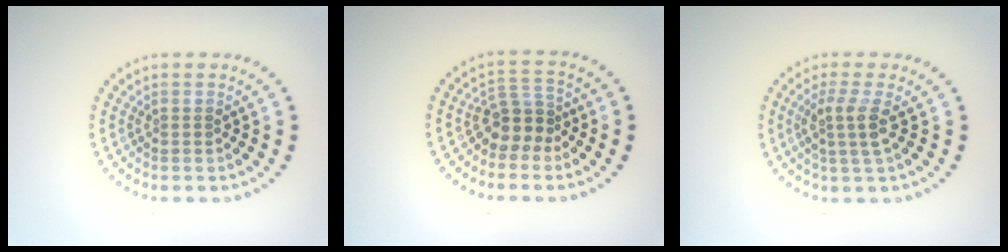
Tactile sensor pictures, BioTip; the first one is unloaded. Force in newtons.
{"total": 2.9, "press": 2.3, "slide": 1.8}
{"total": 2.5, "press": 2.0, "slide": 1.5}